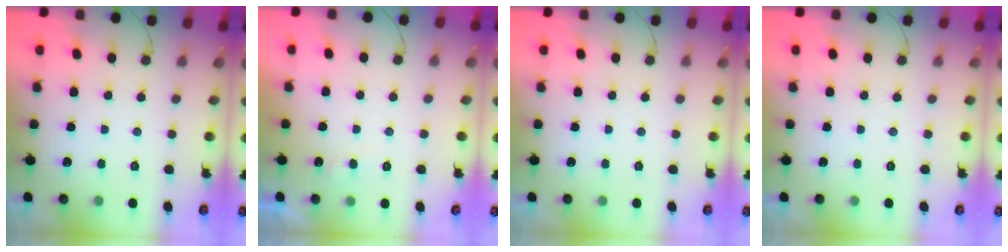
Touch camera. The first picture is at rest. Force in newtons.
{"total": 3.3, "press": 3.3, "slide": 0.4}
{"total": 0.0}
{"total": 0.0}